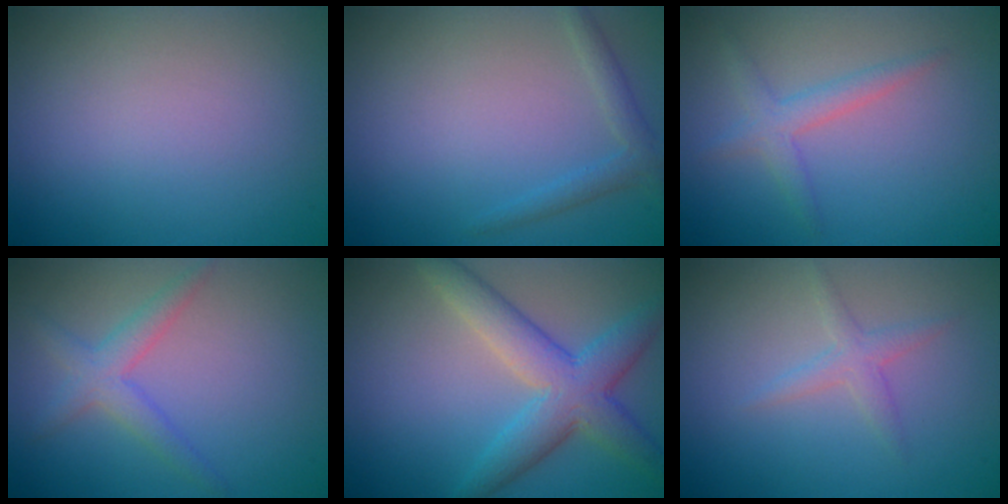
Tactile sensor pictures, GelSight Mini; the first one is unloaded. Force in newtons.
{"total": 1.8, "press": 1.7, "slide": 0.1}
{"total": 2.1, "press": 2.1, "slide": 0.2}
{"total": 2.6, "press": 2.6, "slide": 0.1}
{"total": 5.9, "press": 5.9, "slide": 0.1}
{"total": 1.6, "press": 1.6, "slide": 0.0}